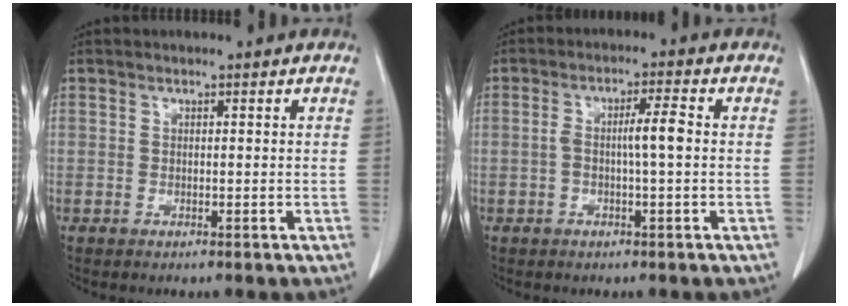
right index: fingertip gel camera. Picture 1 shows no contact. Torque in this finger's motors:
{"motor_torque": [0.15, 0.02, 0.12, 0.07]}